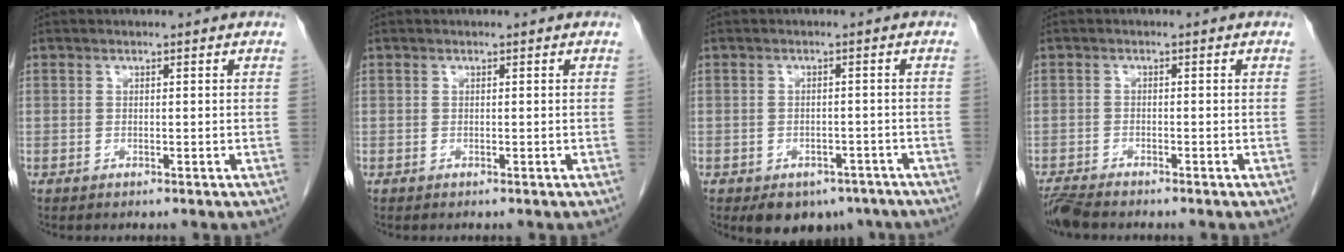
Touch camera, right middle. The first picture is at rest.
{"total": 0.0}
{"total": 6.7, "force": [-4.7, 4.1, 2.4], "torque": [-0.025, 0.005, -0.057]}
{"total": 4.4, "force": [-4.0, 0.6, 1.8], "torque": [-0.034, -0.016, -0.072]}